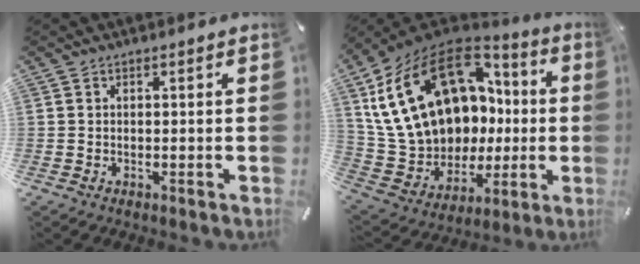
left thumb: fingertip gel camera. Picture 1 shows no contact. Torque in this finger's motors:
{"motor_torque": [2.01, 2.99, 1.80, -0.97, 1.05]}